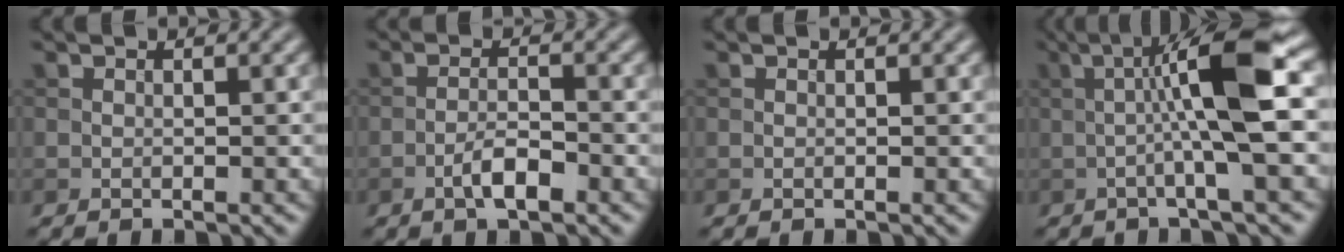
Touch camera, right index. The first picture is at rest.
{"total": 2.7, "force": [-1.4, 0.7, 2.2], "torque": [-0.043, 0.005, -0.030]}
{"total": 0.0}
{"total": 8.6, "force": [0.3, 1.0, 8.5], "torque": [-0.134, 0.015, 0.001]}